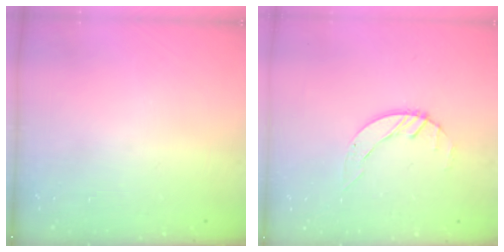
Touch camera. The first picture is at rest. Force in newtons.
{"total": 2.9, "press": 2.8, "slide": 0.3}